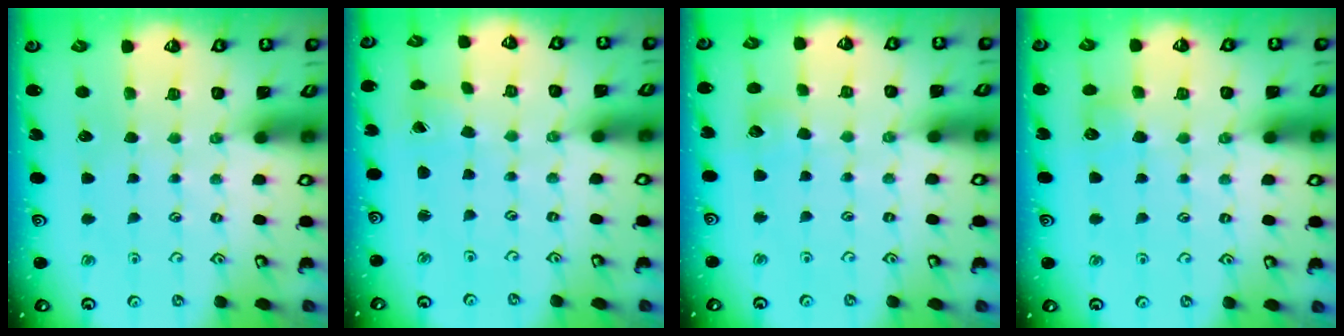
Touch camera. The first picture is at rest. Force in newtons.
{"total": 0.0}
{"total": 3.5, "press": 3.4, "slide": 0.5}
{"total": 5.7, "press": 5.7, "slide": 0.7}